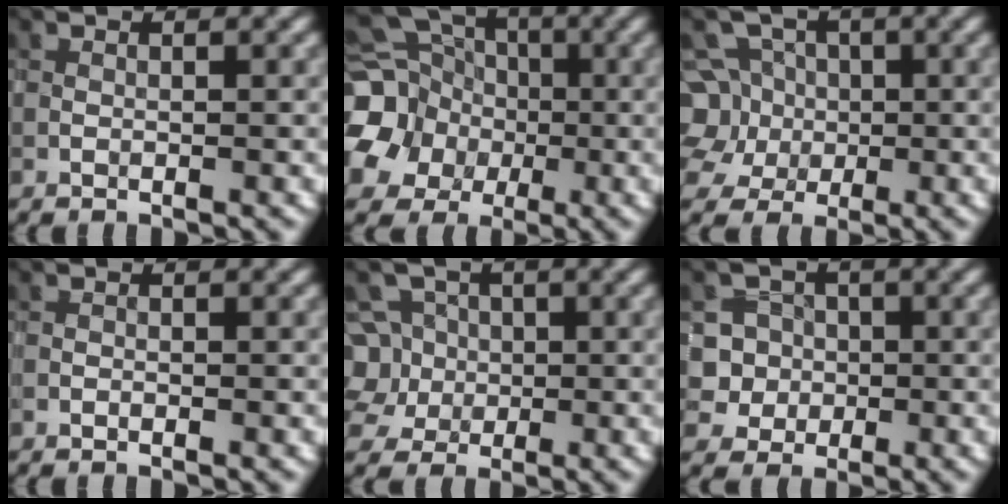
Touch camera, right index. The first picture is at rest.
{"total": 14.4, "force": [-2.1, 13.0, 5.7], "torque": [-0.159, 0.000, -0.064]}
{"total": 8.9, "force": [0.4, 8.2, 3.4], "torque": [-0.075, 0.030, -0.024]}
{"total": 0.0}
{"total": 6.5, "force": [0.4, 6.1, 2.4], "torque": [-0.043, 0.034, -0.014]}
{"total": 4.5, "force": [-0.5, 4.3, 0.9], "torque": [0.004, 0.018, -0.019]}